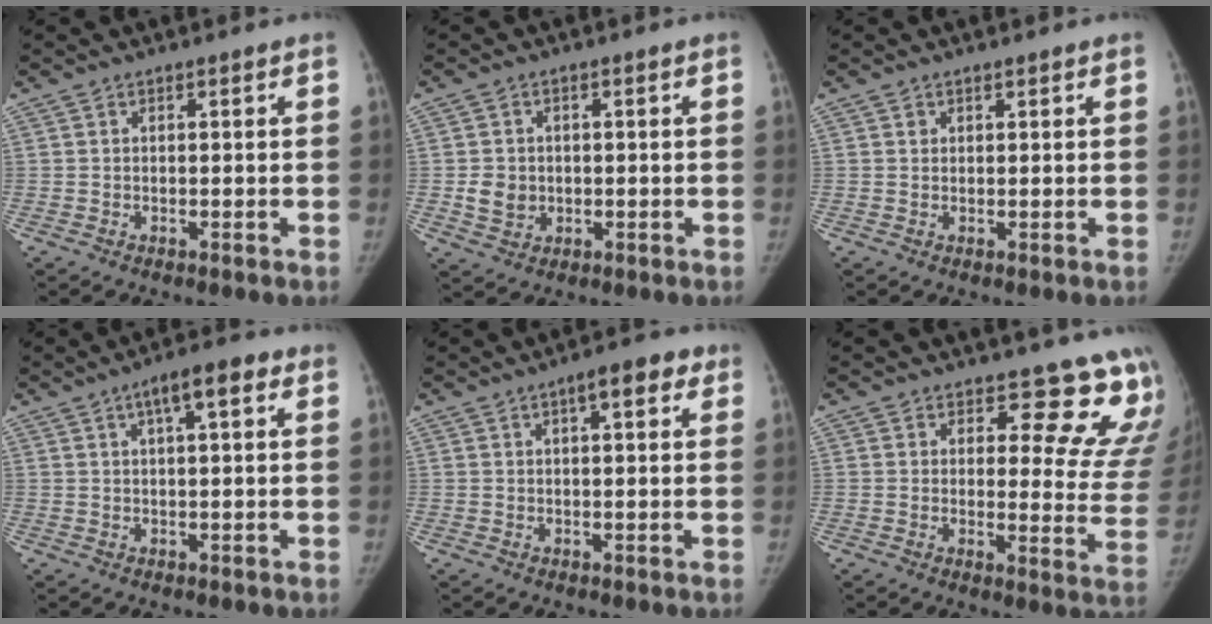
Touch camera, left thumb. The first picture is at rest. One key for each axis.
{"total": 4.6, "fx": -0.3, "fy": 4.1, "fz": 2.1, "tx": -0.021, "ty": 0.001, "tz": 0.002}
{"total": 0.7, "fx": 0.5, "fy": 0.6, "fz": 0.0, "tx": 0.010, "ty": -0.003, "tz": 0.006}
{"total": 6.4, "fx": 2.6, "fy": 2.1, "fz": 5.5, "tx": -0.077, "ty": 0.014, "tz": 0.033}
{"total": 5.7, "fx": 2.5, "fy": 2.2, "fz": 4.6, "tx": -0.048, "ty": 0.006, "tz": 0.027}
{"total": 14.7, "fx": 12.2, "fy": 6.3, "fz": 5.3, "tx": 0.000, "ty": -0.101, "tz": 0.113}